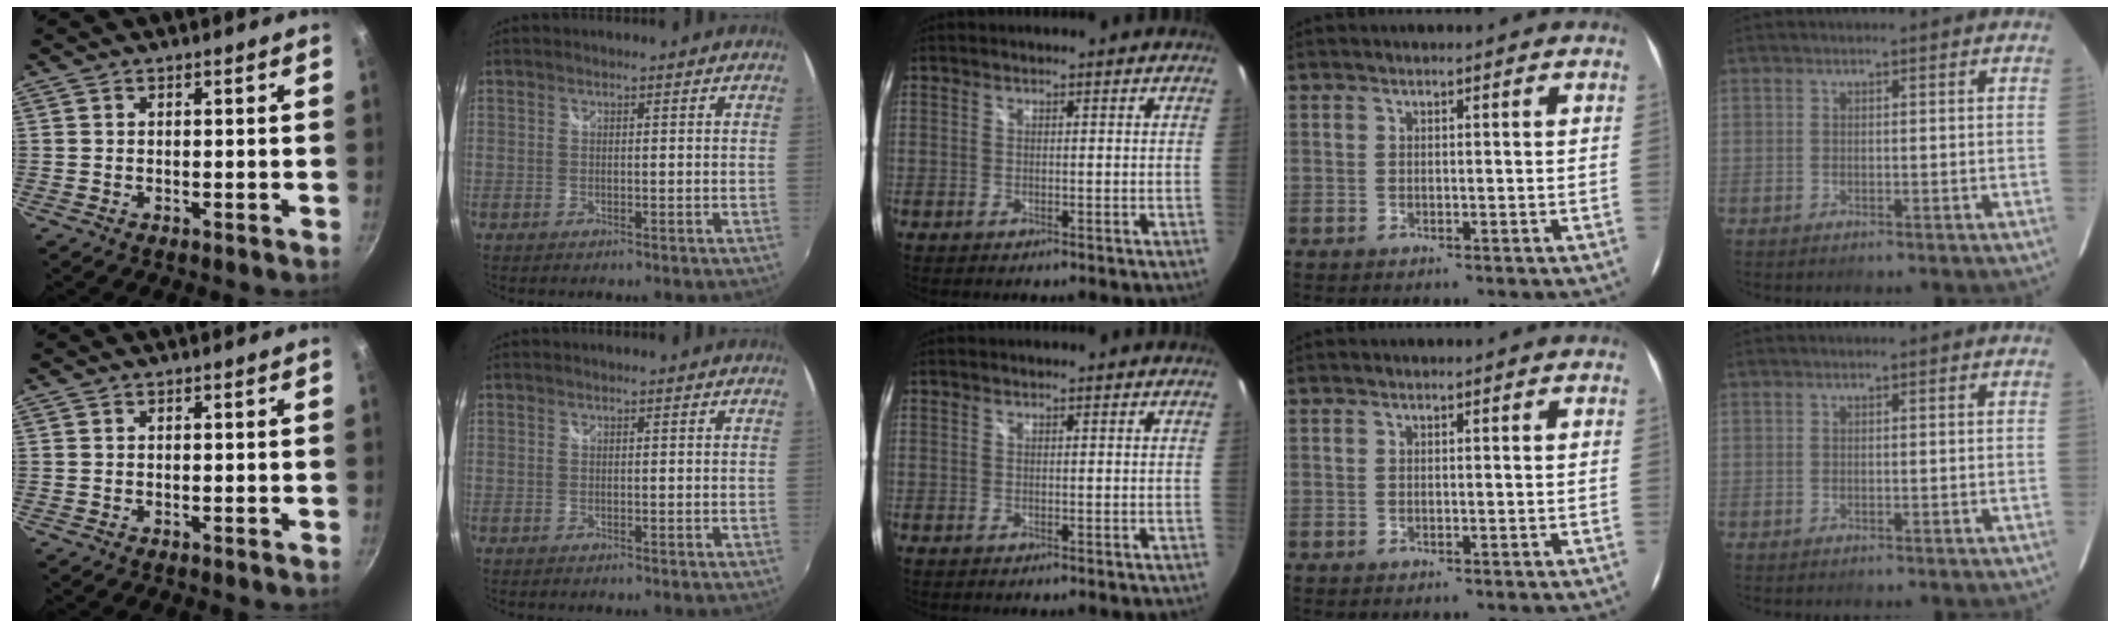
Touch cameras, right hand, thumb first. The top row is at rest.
{}